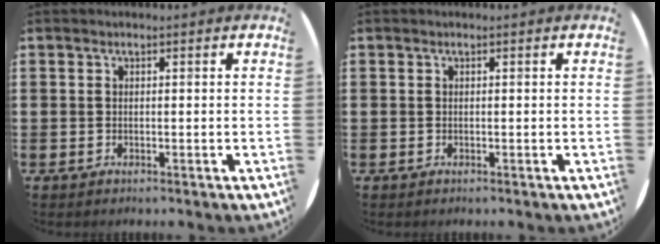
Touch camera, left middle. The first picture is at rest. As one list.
[{"total": 0.0}]